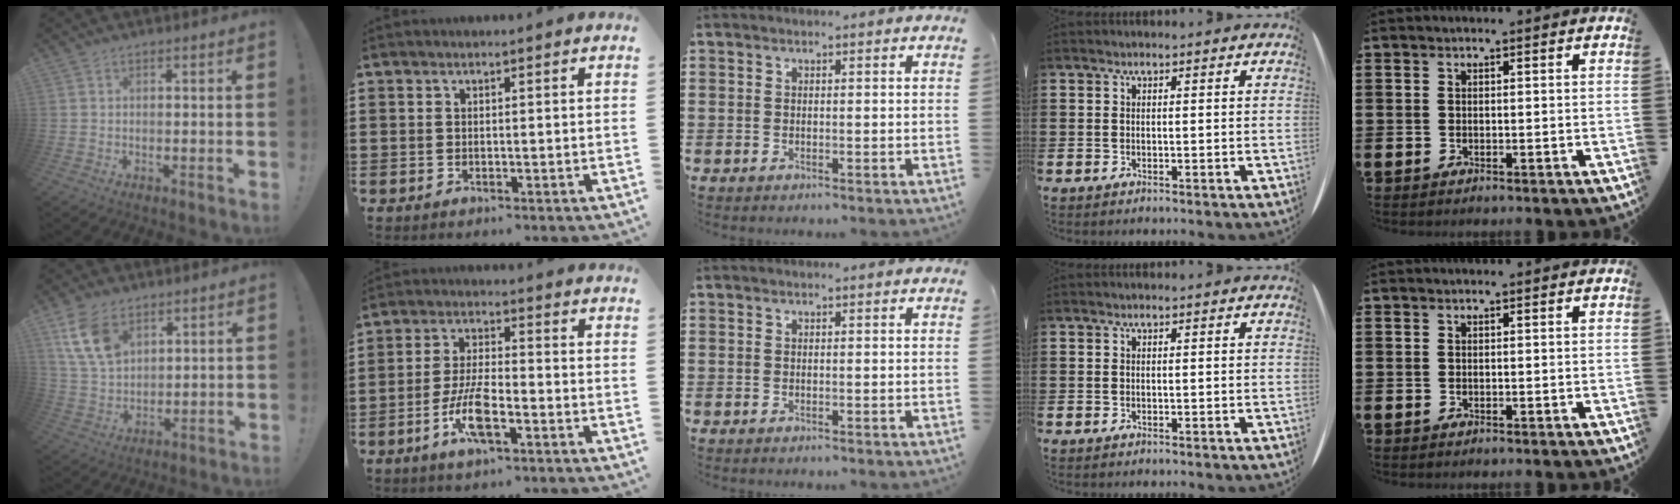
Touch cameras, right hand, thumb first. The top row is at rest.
{"thumb": {"total": 12.3, "force": [6.3, 8.0, 6.9], "torque": [-0.129, -0.017, 0.125]}, "index": {"total": 7.5, "force": [-3.3, 2.0, 6.4], "torque": [-0.145, -0.012, -0.064]}}